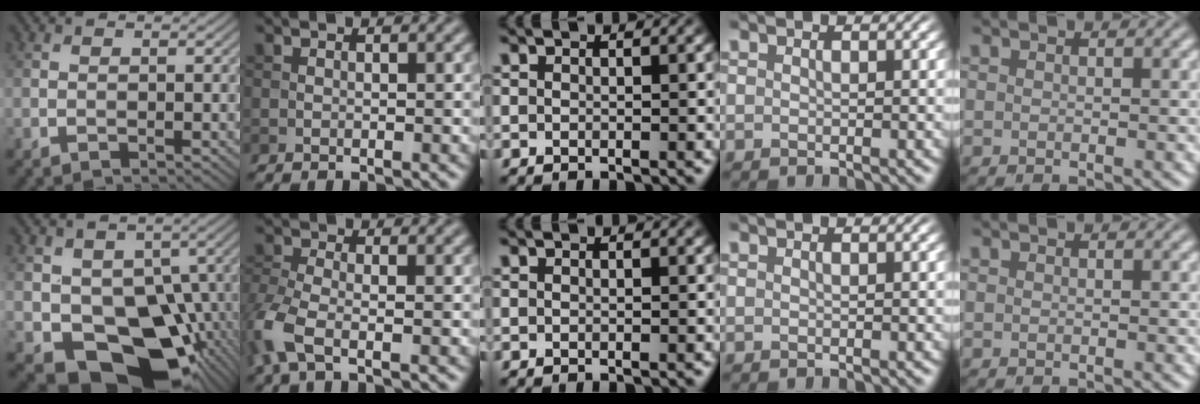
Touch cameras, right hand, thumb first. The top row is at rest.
{"thumb": {"total": 13.1, "force": [-3.4, 9.1, 8.8], "torque": [-0.138, -0.030, -0.054]}, "index": {"total": 4.8, "force": [-2.4, 2.0, 3.7], "torque": [-0.102, -0.013, -0.061]}}